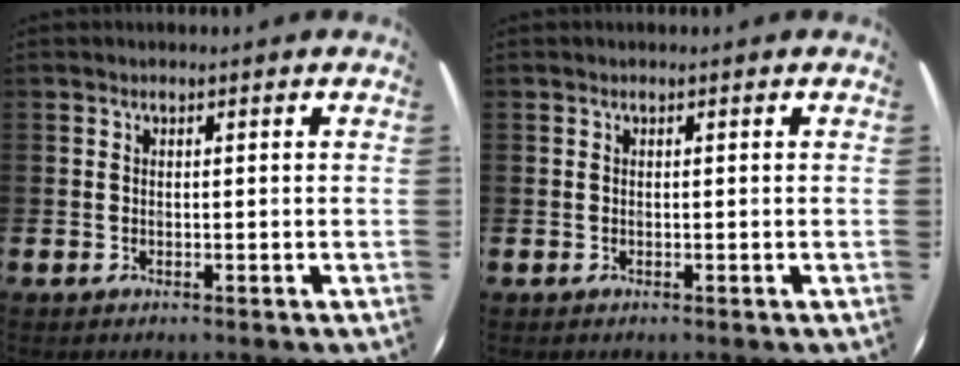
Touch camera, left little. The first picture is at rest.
{"total": 0.0}